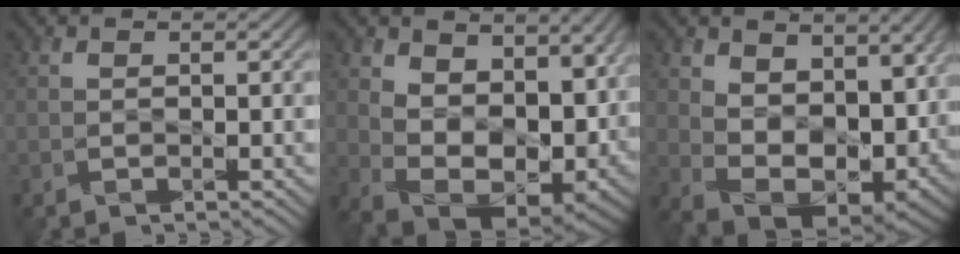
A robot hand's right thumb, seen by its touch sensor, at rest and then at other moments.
{"total": 12.9, "force": [3.7, 7.9, 9.4], "torque": [-0.191, -0.020, 0.076]}
{"total": 11.4, "force": [3.7, 7.1, 8.1], "torque": [-0.171, -0.016, 0.072]}